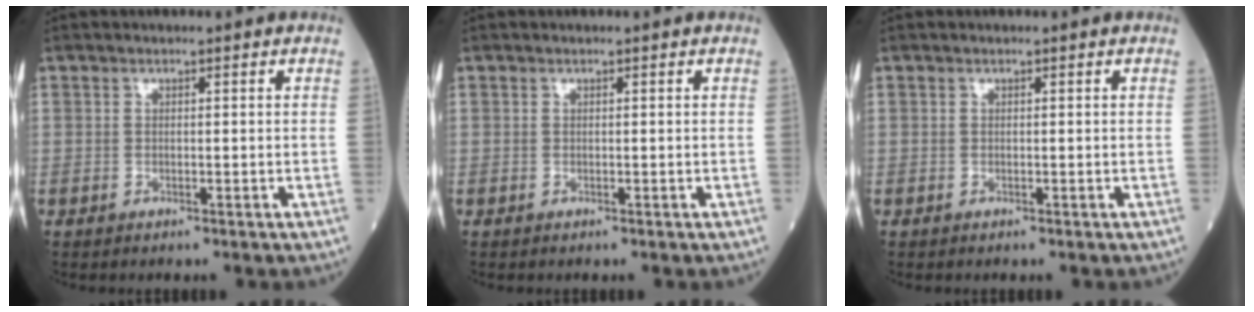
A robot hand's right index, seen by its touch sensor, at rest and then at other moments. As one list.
[{"total": 0.0}, {"total": 0.0}]